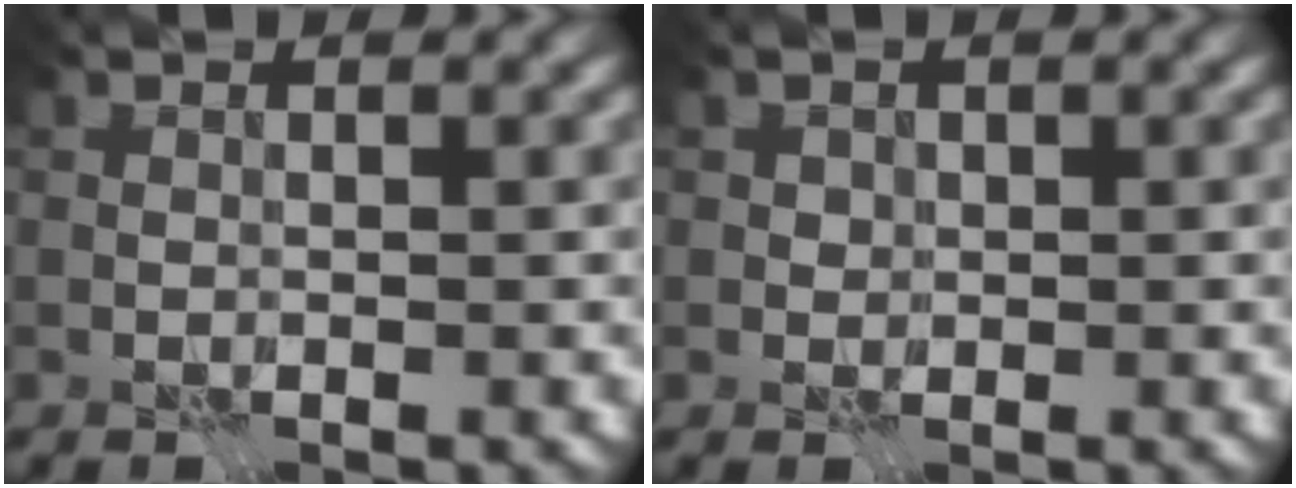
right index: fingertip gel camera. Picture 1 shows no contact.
{"total": 0.8, "force": [0.2, 0.7, 0.2], "torque": [0.002, -0.001, -0.001]}